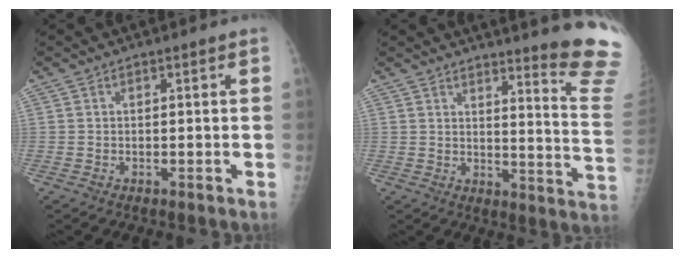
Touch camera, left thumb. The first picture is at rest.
{"total": 16.6, "force": [14.5, -0.1, 8.0], "torque": [-0.086, -0.169, 0.163]}